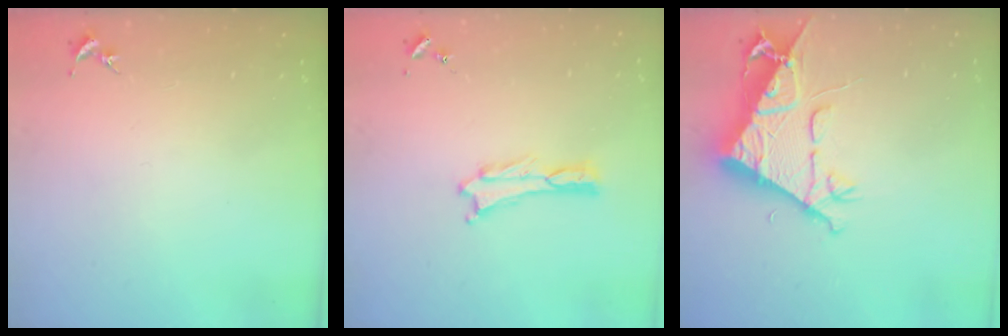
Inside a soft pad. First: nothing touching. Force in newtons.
{"total": 0.0}
{"total": 10.1, "press": 10.0, "slide": 1.3}